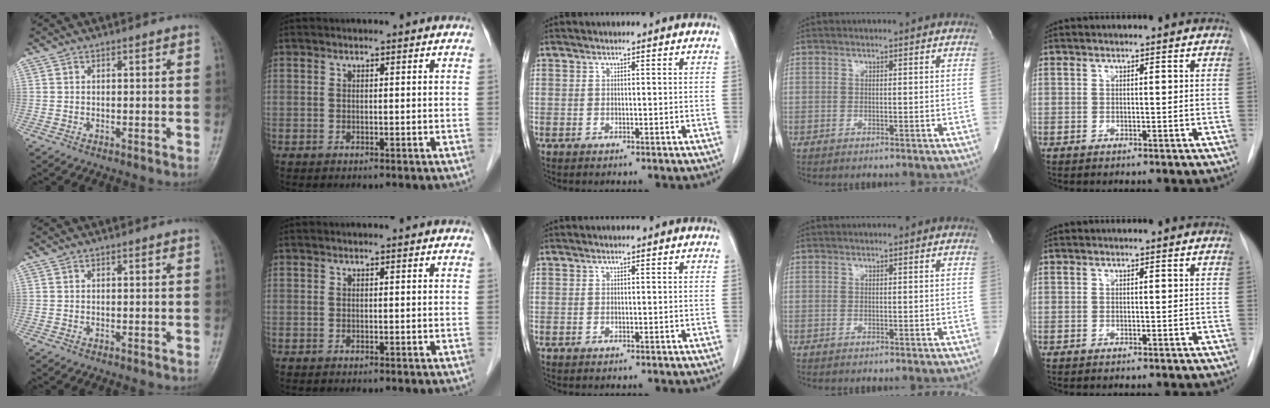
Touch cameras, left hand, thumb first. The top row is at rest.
{}